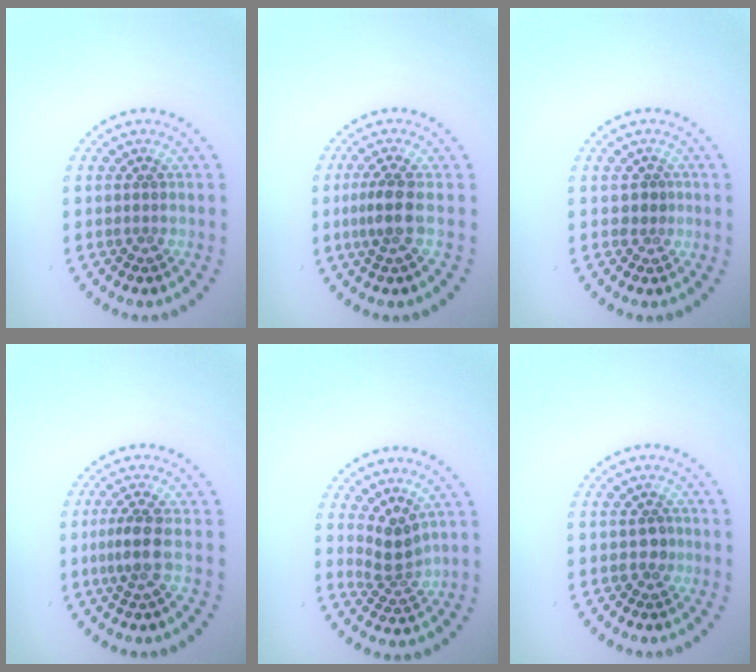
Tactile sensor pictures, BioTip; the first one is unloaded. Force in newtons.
{"total": 2.4, "press": 1.9, "slide": 1.5}
{"total": 0.7, "press": 0.5, "slide": 0.6}
{"total": 2.4, "press": 1.9, "slide": 1.5}
{"total": 2.6, "press": 1.8, "slide": 1.8}
{"total": 0.9, "press": 0.9, "slide": 0.3}